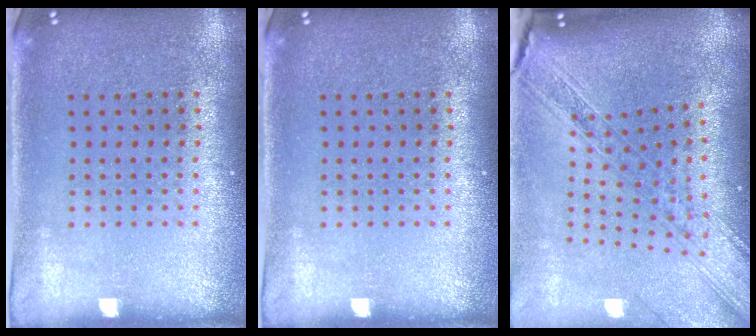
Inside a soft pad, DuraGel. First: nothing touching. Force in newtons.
{"total": 0.0}
{"total": 2.5, "press": 2.1, "slide": 1.4}